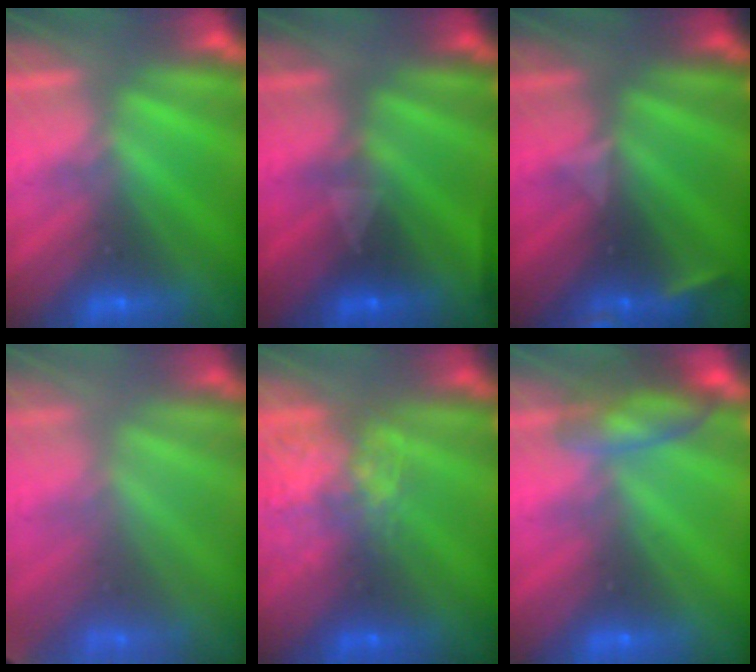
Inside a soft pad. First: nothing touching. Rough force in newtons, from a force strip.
{"total": 3.0}
{"total": 3.4}
{"total": 1.4}
{"total": 7.3}
{"total": 2.8}